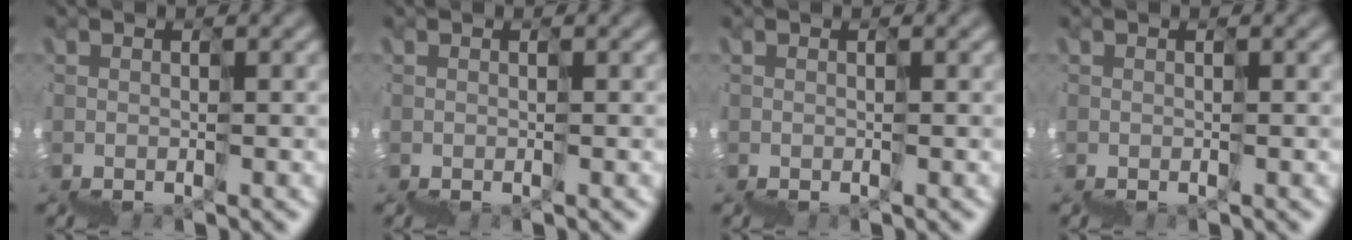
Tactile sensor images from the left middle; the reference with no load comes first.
{"total": 0.0}
{"total": 0.0}
{"total": 0.0}